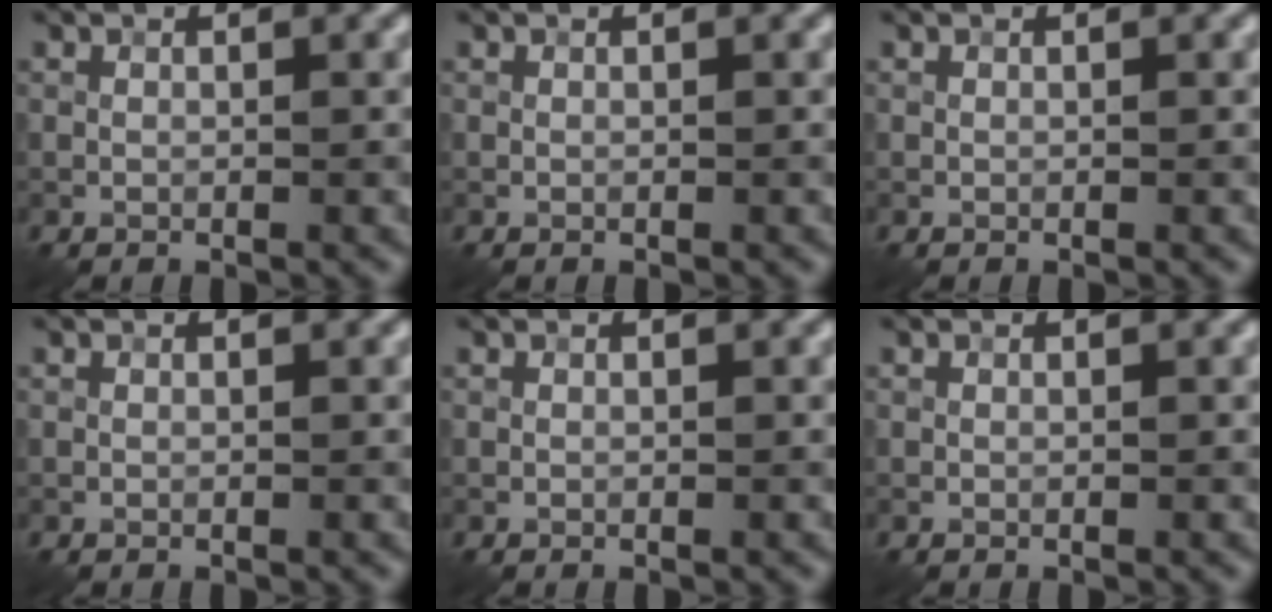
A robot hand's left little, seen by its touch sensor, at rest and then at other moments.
{"total": 0.0}
{"total": 0.0}
{"total": 0.0}
{"total": 0.0}
{"total": 0.0}